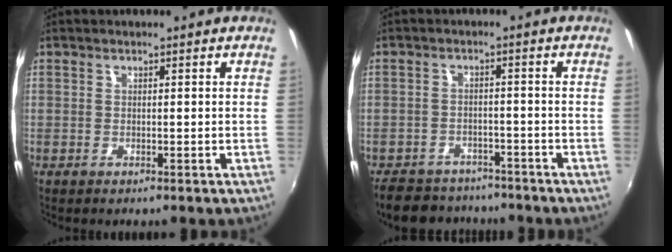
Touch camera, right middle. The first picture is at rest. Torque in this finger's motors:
{"motor_torque": [0.11, -0.19, -0.16, -0.01]}